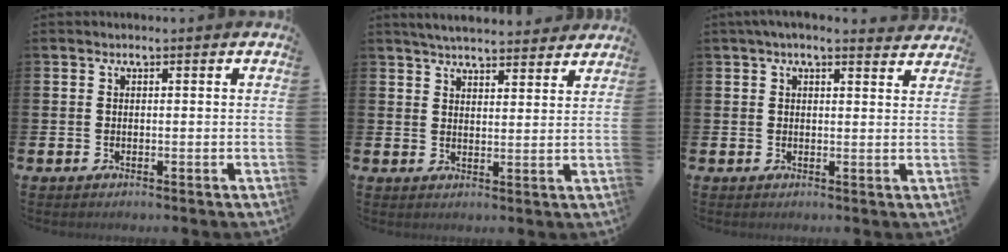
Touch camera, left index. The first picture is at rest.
{"total": 4.6, "force": [4.5, 0.5, 0.6], "torque": [-0.023, -0.021, 0.081]}
{"total": 2.7, "force": [2.5, 0.4, 1.1], "torque": [-0.017, -0.011, 0.042]}